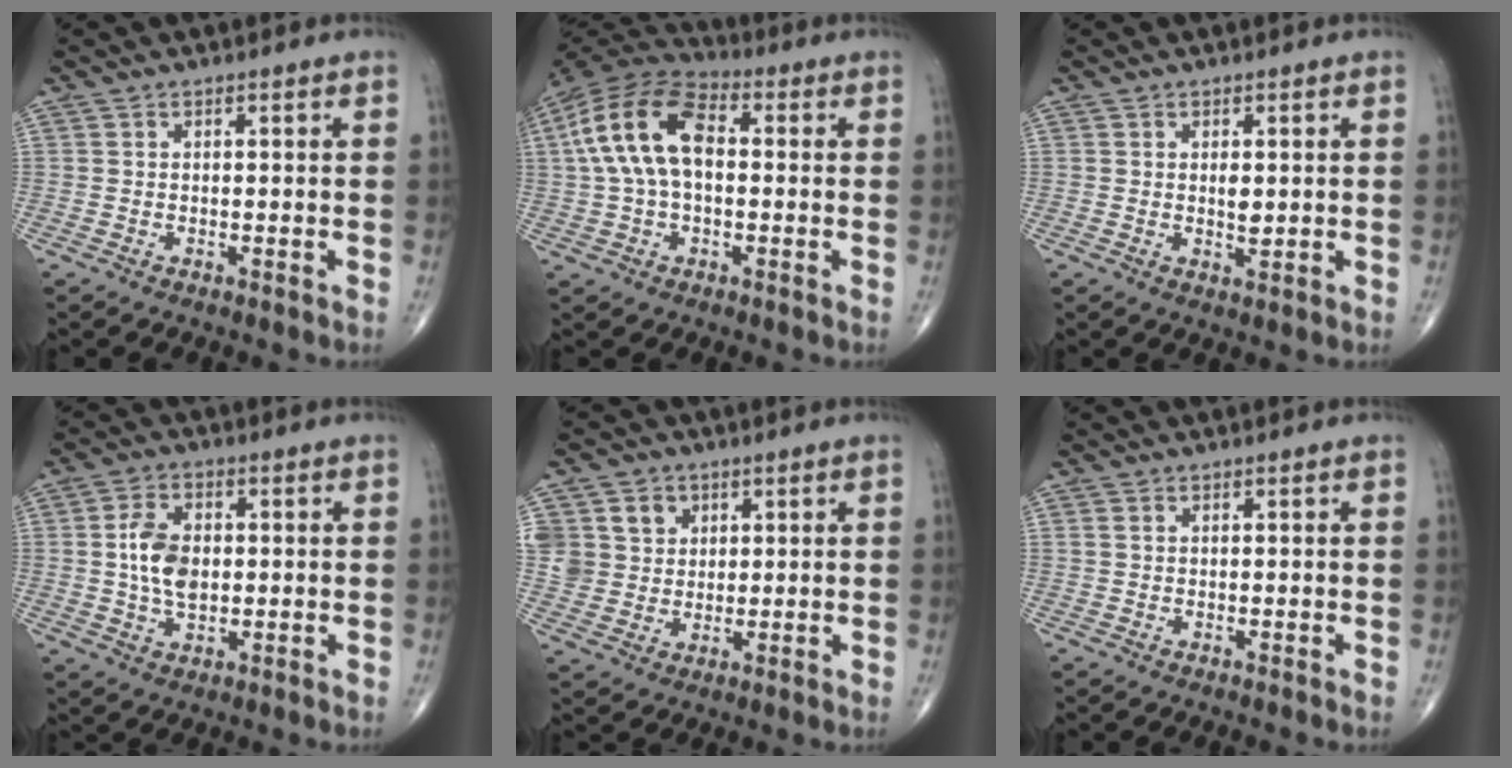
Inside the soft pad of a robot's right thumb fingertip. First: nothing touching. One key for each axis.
{"total": 15.6, "fx": 1.6, "fy": 9.1, "fz": 12.6, "tx": -0.248, "ty": 0.036, "tz": 0.022}
{"total": 2.3, "fx": 0.3, "fy": 1.0, "fz": 2.1, "tx": -0.031, "ty": -0.005, "tz": 0.007}
{"total": 8.0, "fx": 0.4, "fy": 5.0, "fz": 6.2, "tx": -0.107, "ty": 0.002, "tz": 0.008}
{"total": 8.8, "fx": 3.0, "fy": 7.7, "fz": 2.8, "tx": -0.027, "ty": -0.002, "tz": 0.061}
{"total": 0.7, "fx": 0.1, "fy": 0.5, "fz": 0.4, "tx": -0.012, "ty": 0.003, "tz": 0.004}